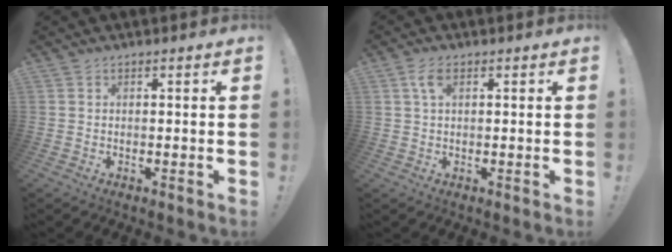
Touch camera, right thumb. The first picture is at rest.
{"total": 4.2, "force": [1.6, 2.0, 3.3], "torque": [-0.061, 0.002, 0.026]}